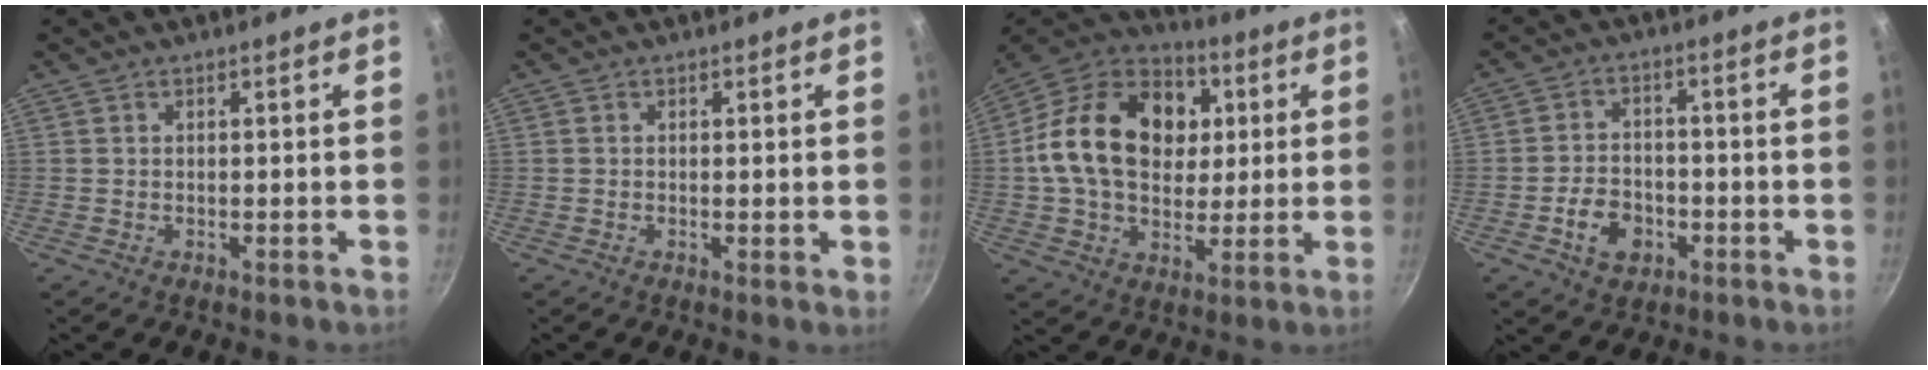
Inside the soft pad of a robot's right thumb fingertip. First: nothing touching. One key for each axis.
{"total": 0.6, "fx": 0.3, "fy": 0.2, "fz": 0.5, "tx": -0.007, "ty": -0.004, "tz": -0.001}
{"total": 22.3, "fx": 3.6, "fy": 16.4, "fz": 14.7, "tx": -0.222, "ty": 0.019, "tz": 0.049}
{"total": 6.9, "fx": -2.8, "fy": 4.9, "fz": 3.9, "tx": -0.054, "ty": 0.023, "tz": -0.050}